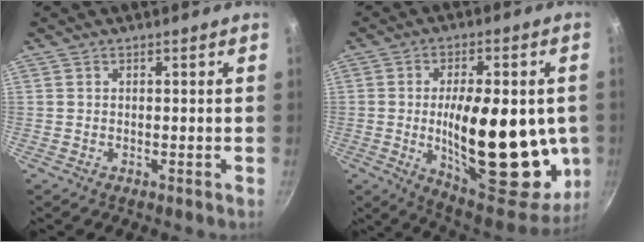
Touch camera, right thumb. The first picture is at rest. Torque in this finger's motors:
{"motor_torque": [2.44, 2.57, 2.63, -0.12, 0.58]}